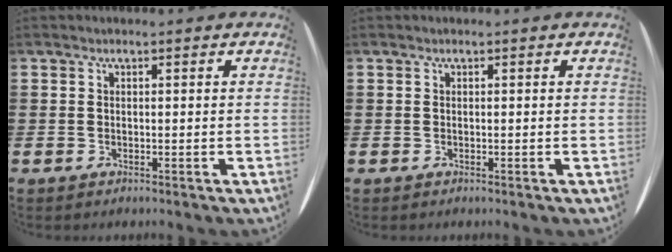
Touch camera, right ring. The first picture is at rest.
{"total": 0.0}